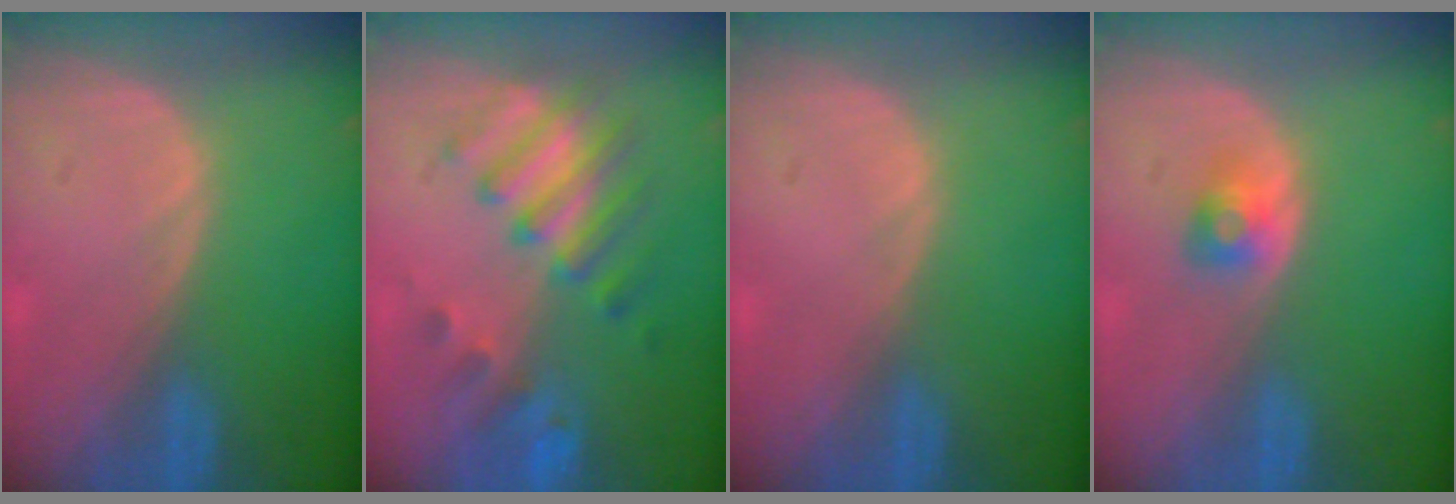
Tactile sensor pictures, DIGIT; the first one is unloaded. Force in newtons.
{"total": 7.6, "press": 7.5, "slide": 1.4}
{"total": 0.0}
{"total": 2.6, "press": 2.4, "slide": 1.0}